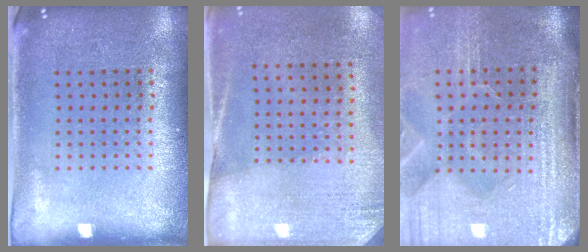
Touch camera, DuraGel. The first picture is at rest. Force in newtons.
{"total": 2.6, "press": 2.3, "slide": 1.3}
{"total": 5.0, "press": 4.2, "slide": 2.7}